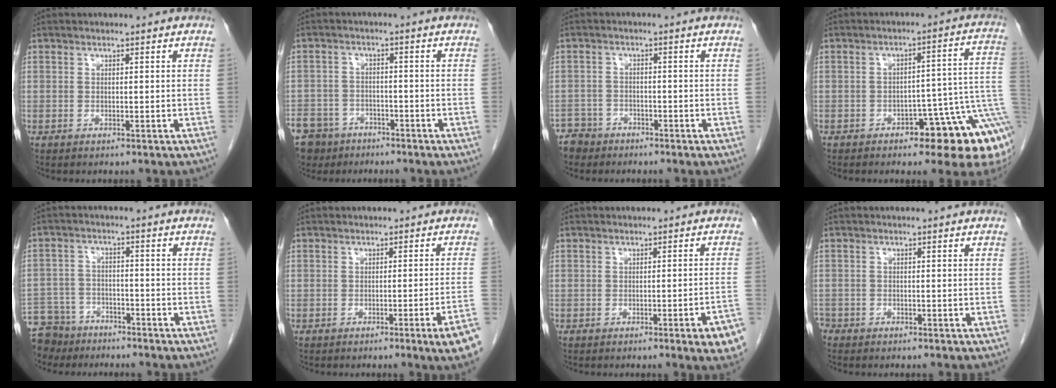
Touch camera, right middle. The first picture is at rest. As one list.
[{"total": 11.8, "force": [-8.0, 8.2, 3.0], "torque": [-0.098, -0.003, -0.123]}, {"total": 4.3, "force": [-3.4, 2.6, -0.6], "torque": [0.011, 0.004, -0.069]}, {"total": 11.6, "force": [-5.4, 3.5, 9.7], "torque": [-0.068, 0.029, -0.066]}, {"total": 10.0, "force": [-8.3, 5.4, 1.3], "torque": [-0.040, 0.005, -0.141]}, {"total": 6.2, "force": [-3.5, -1.3, 4.9], "torque": [-0.051, -0.009, -0.052]}, {"total": 5.4, "force": [-3.1, -0.1, 4.5], "torque": [-0.043, -0.008, -0.040]}, {"total": 2.1, "force": [-1.7, 1.2, 0.2], "torque": [-0.011, 0.001, -0.033]}]